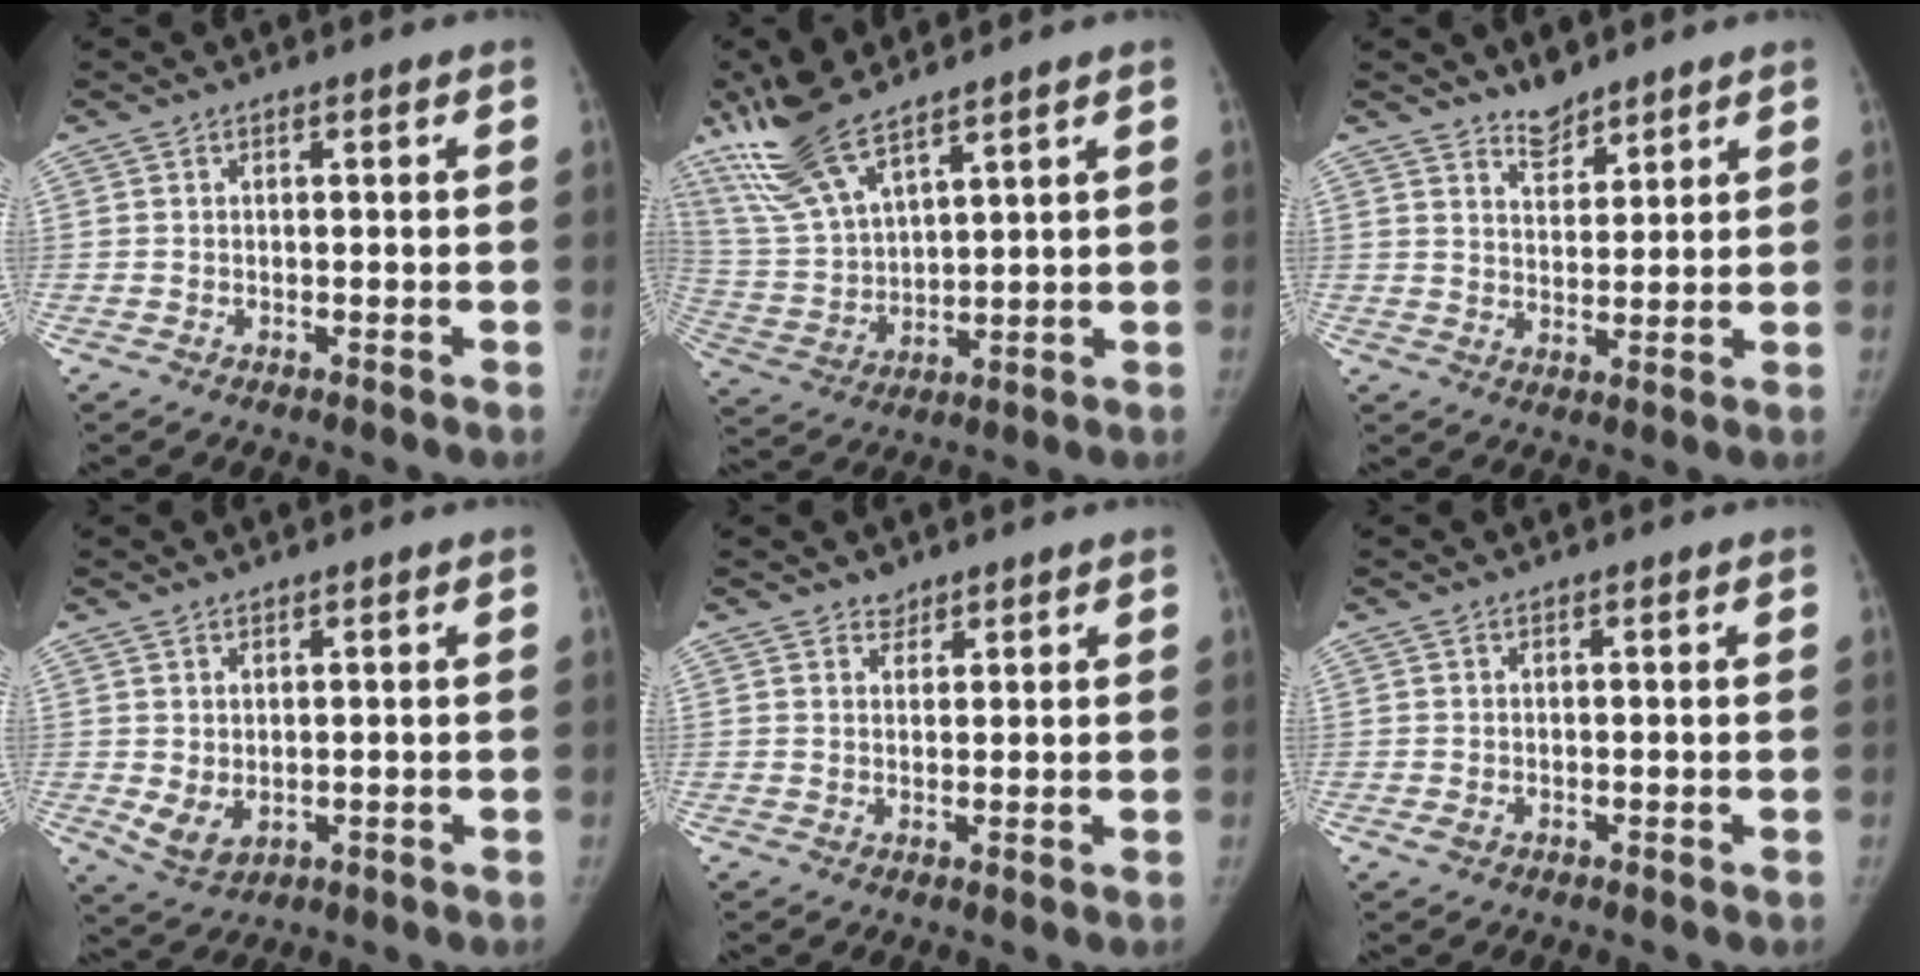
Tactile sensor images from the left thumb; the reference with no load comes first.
{"total": 13.7, "force": [10.7, 3.5, 7.8], "torque": [-0.163, -0.039, 0.229]}
{"total": 4.7, "force": [4.1, 1.9, 1.3], "torque": [-0.001, -0.035, 0.074]}
{"total": 4.3, "force": [0.2, 2.9, 3.2], "torque": [-0.060, -0.010, 0.019]}
{"total": 1.8, "force": [1.5, 1.1, 0.1], "torque": [0.014, -0.010, 0.018]}
{"total": 1.0, "force": [-0.1, 0.8, 0.6], "torque": [-0.018, -0.003, -0.001]}